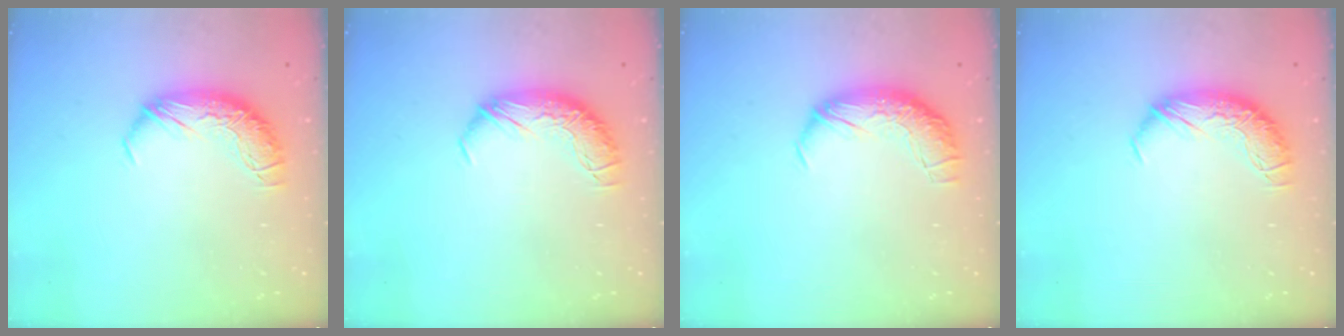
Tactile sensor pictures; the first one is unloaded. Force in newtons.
{"total": 0.0}
{"total": 2.5, "press": 1.2, "slide": 2.2}
{"total": 0.0}